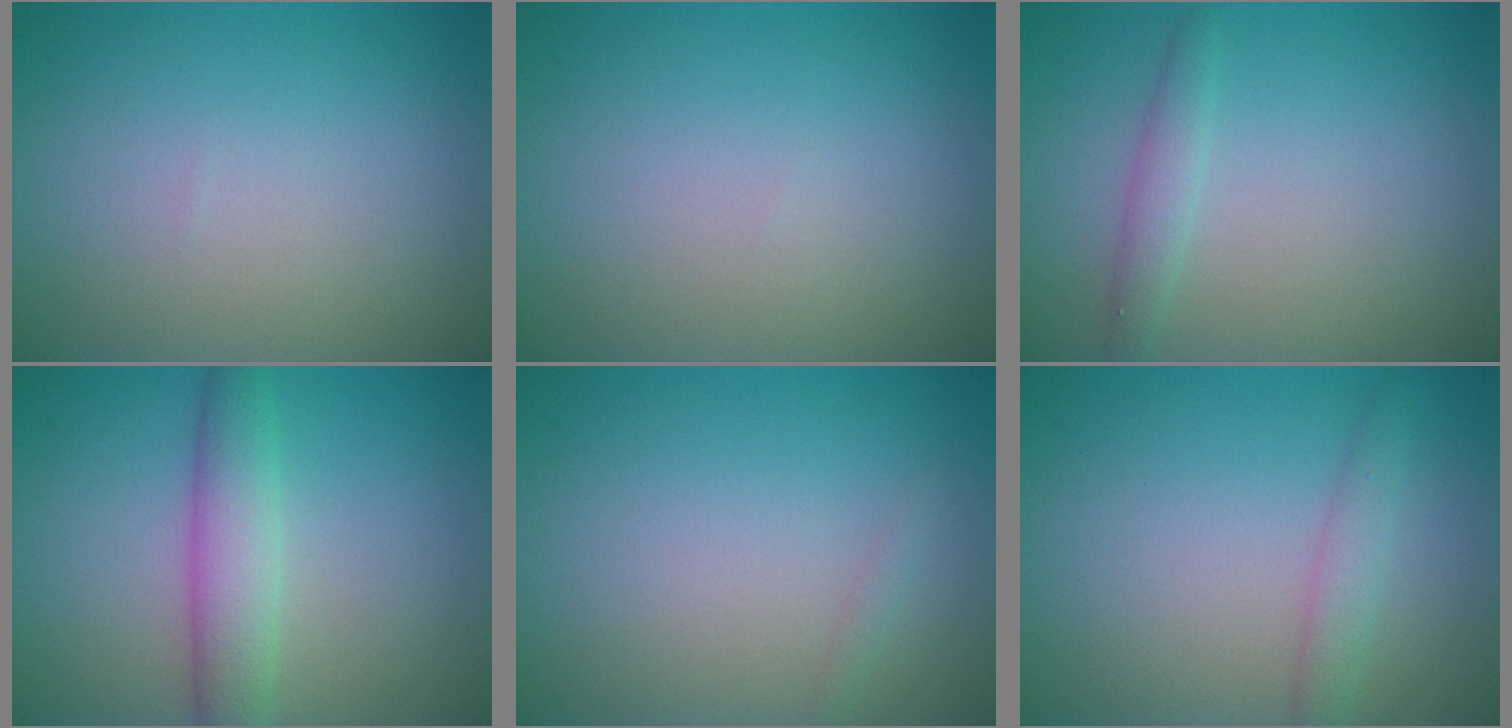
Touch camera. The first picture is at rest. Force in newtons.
{"total": 0.0}
{"total": 1.6, "press": 1.6, "slide": 0.1}
{"total": 4.1, "press": 4.1, "slide": 0.2}
{"total": 0.6, "press": 0.6, "slide": 0.0}
{"total": 1.8, "press": 1.8, "slide": 0.0}